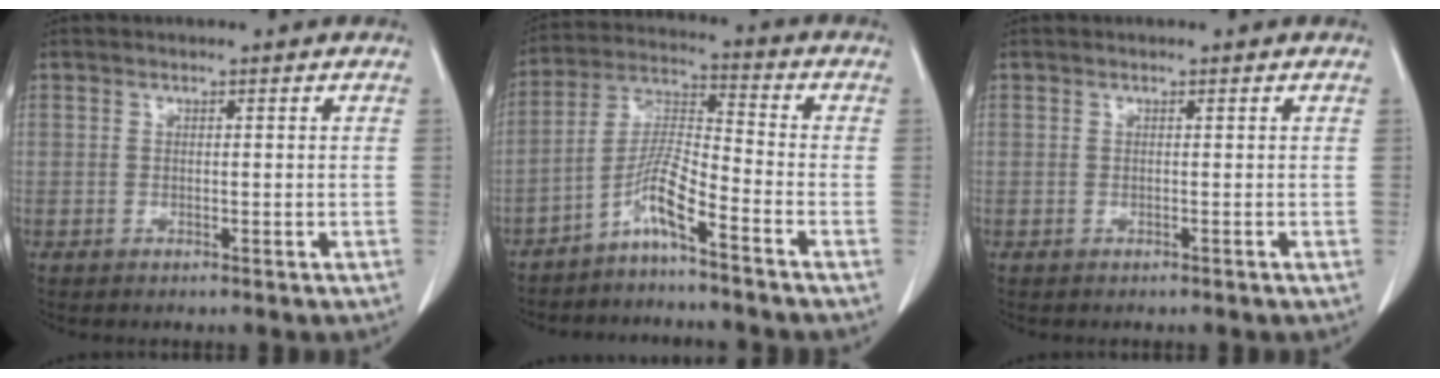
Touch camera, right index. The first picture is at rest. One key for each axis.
{"total": 6.7, "fx": -4.6, "fy": 0.1, "fz": 4.9, "tx": -0.105, "ty": 0.001, "tz": -0.096}
{"total": 0.0}